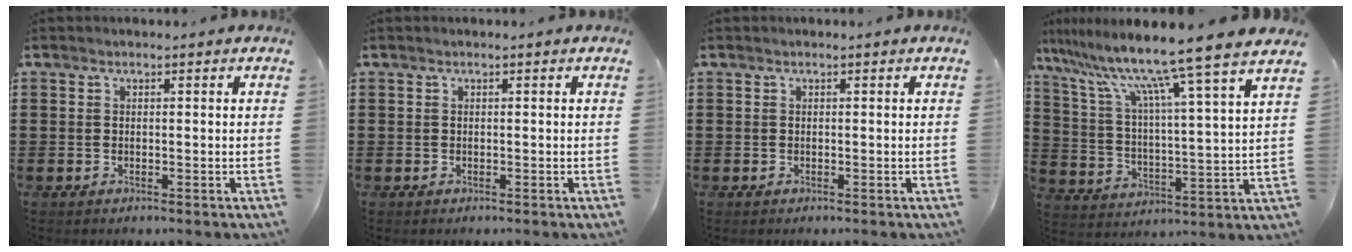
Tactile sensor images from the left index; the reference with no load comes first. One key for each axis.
{"total": 0.0}
{"total": 0.0}
{"total": 11.0, "fx": 9.3, "fy": -1.7, "fz": 5.6, "tx": -0.146, "ty": -0.069, "tz": 0.146}